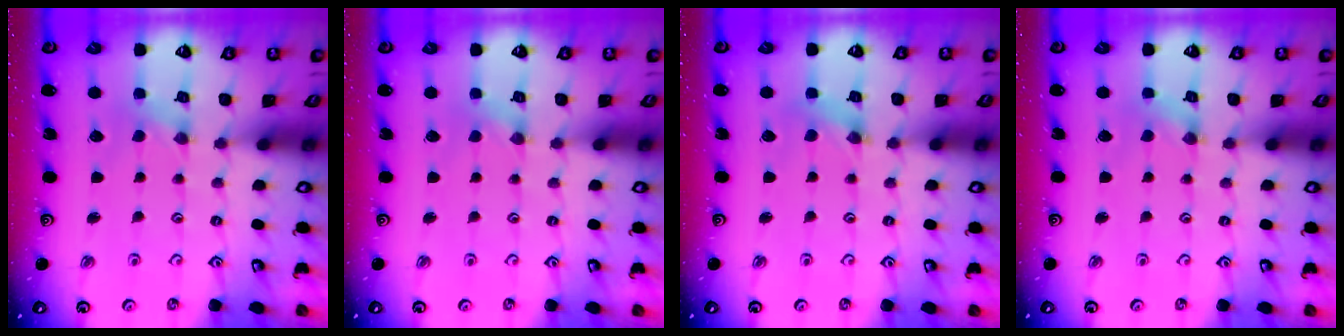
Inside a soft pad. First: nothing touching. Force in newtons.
{"total": 0.0}
{"total": 1.1, "press": 1.1, "slide": 0.2}
{"total": 0.6, "press": 0.5, "slide": 0.2}